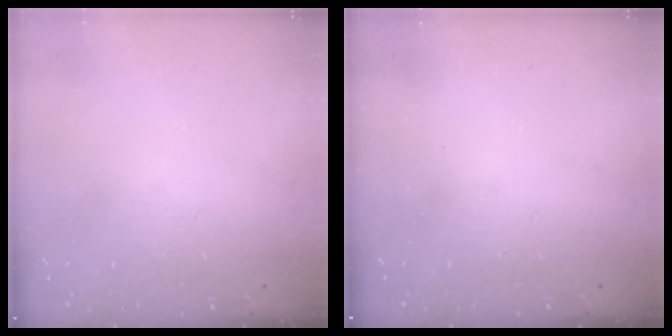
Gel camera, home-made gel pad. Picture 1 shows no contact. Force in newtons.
{"total": 2.3, "press": 2.1, "slide": 0.8}